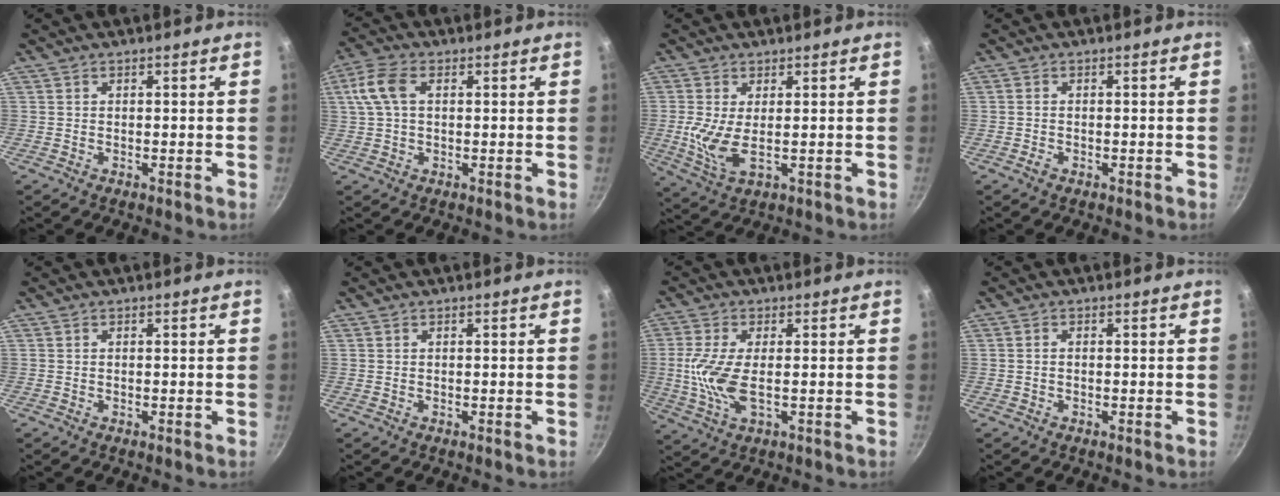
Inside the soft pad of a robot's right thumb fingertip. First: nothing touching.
{"total": 7.0, "force": [1.6, 4.1, 5.5], "torque": [-0.116, 0.018, 0.026]}
{"total": 6.8, "force": [0.2, 2.8, 6.2], "torque": [-0.134, -0.013, 0.010]}
{"total": 1.1, "force": [-0.6, 0.7, 0.6], "torque": [-0.015, 0.002, -0.013]}
{"total": 0.0}
{"total": 0.0}
{"total": 8.3, "force": [-0.2, 3.2, 7.6], "torque": [-0.173, -0.005, -0.007]}
{"total": 0.8, "force": [-0.2, 0.5, 0.6], "torque": [-0.012, 0.005, -0.003]}